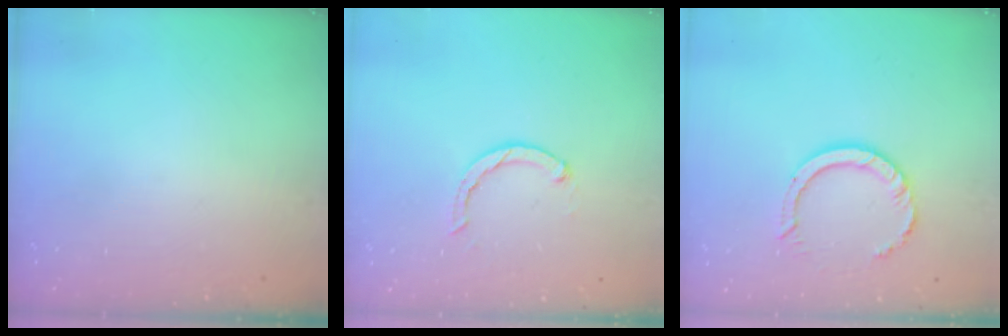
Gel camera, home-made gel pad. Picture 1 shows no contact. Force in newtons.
{"total": 3.1, "press": 3.1, "slide": 0.3}
{"total": 8.3, "press": 8.2, "slide": 0.6}